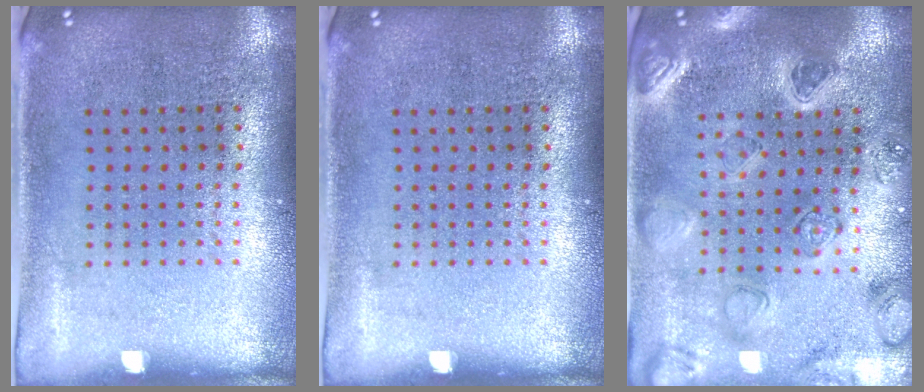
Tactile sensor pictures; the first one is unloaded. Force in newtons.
{"total": 0.0}
{"total": 2.2, "press": 2.2, "slide": 0.2}